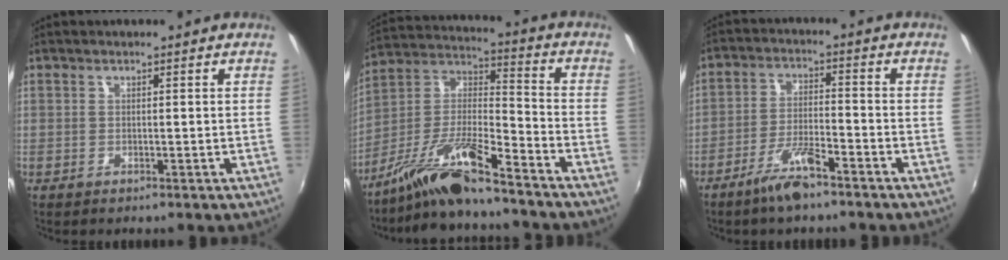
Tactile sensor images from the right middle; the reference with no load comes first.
{"total": 12.7, "force": [-10.1, 1.2, 7.7], "torque": [-0.156, 0.010, -0.198]}
{"total": 7.2, "force": [-5.4, 1.3, 4.5], "torque": [-0.100, -0.002, -0.098]}